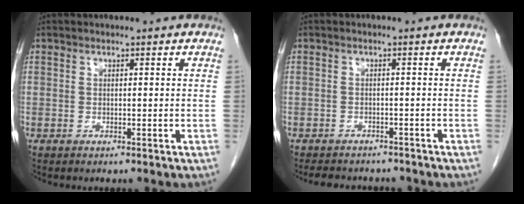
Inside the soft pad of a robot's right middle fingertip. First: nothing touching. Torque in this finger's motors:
{"motor_torque": [0.02, -0.02, 0.00, 0.00]}